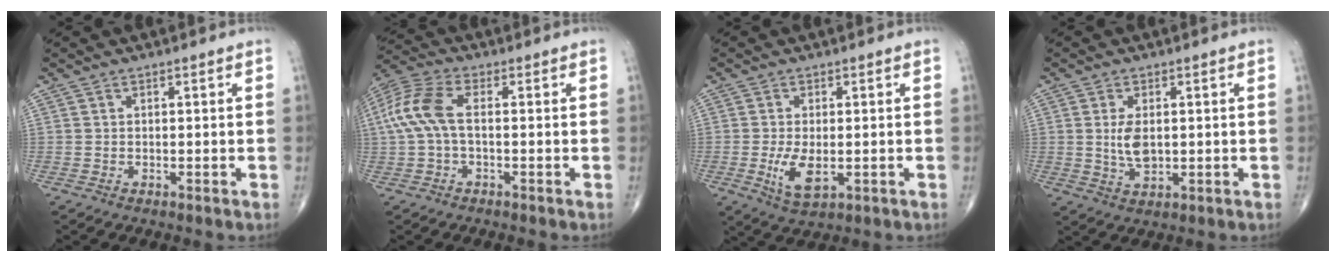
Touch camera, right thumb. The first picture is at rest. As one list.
[{"total": 9.3, "force": [0.2, 4.5, 8.2], "torque": [-0.200, 0.026, 0.000]}, {"total": 6.0, "force": [-1.1, 2.7, 5.2], "torque": [-0.098, -0.013, -0.013]}, {"total": 4.8, "force": [0.5, 2.6, 4.1], "torque": [-0.076, -0.009, 0.013]}]